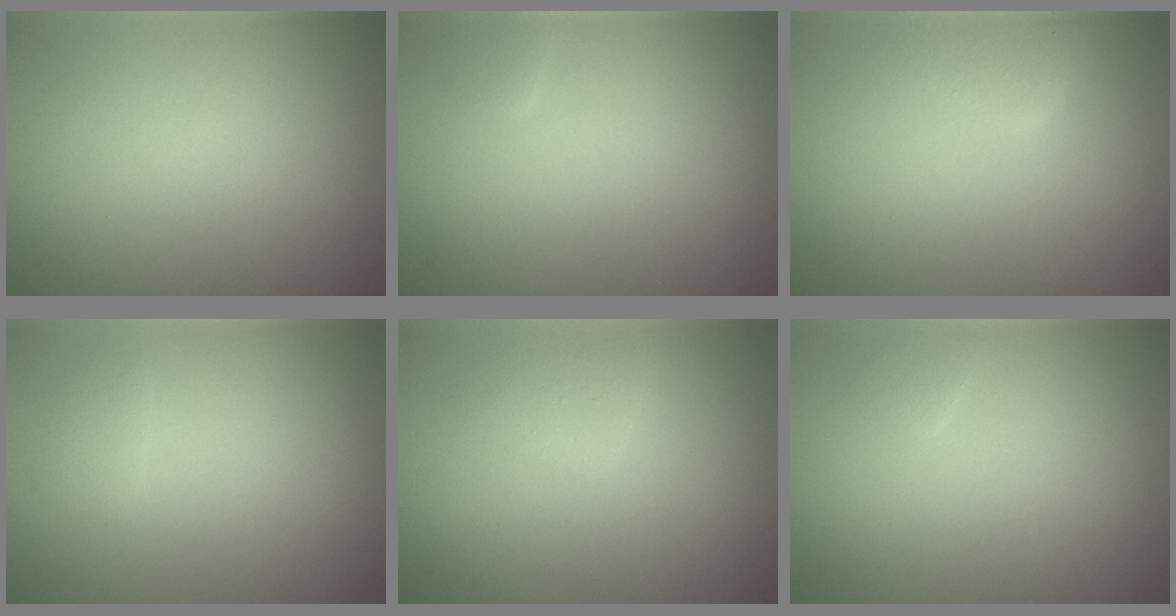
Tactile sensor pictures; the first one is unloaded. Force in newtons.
{"total": 0.7, "press": 0.7, "slide": 0.0}
{"total": 2.1, "press": 2.1, "slide": 0.2}
{"total": 0.9, "press": 0.9, "slide": 0.0}
{"total": 1.6, "press": 1.6, "slide": 0.0}
{"total": 0.8, "press": 0.7, "slide": 0.1}